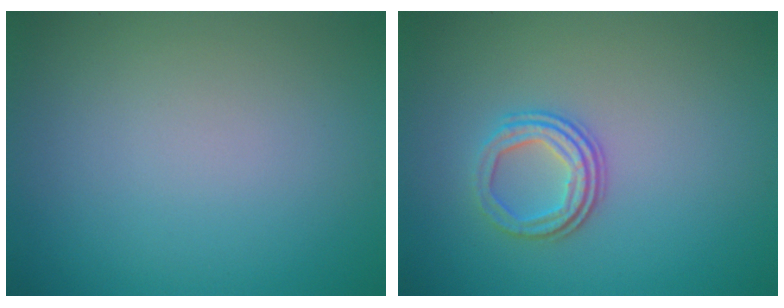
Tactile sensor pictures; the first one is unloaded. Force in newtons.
{"total": 2.9, "press": 2.3, "slide": 1.7}